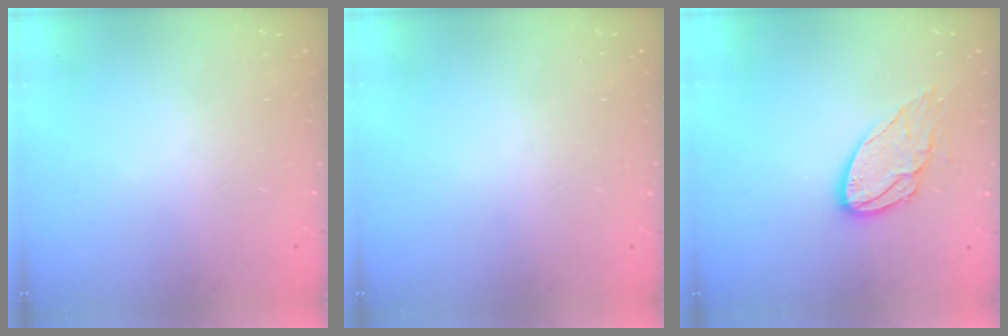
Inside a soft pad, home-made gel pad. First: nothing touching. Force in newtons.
{"total": 0.0}
{"total": 11.0, "press": 10.9, "slide": 0.5}